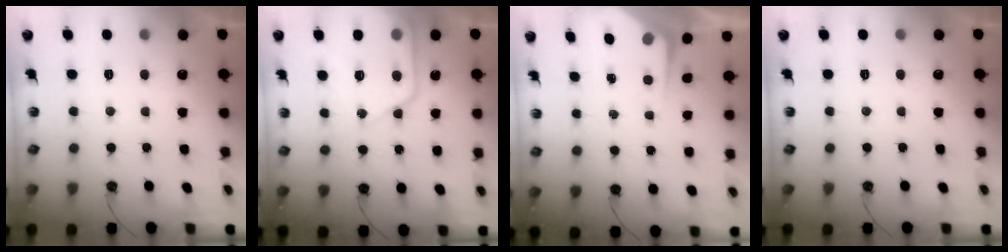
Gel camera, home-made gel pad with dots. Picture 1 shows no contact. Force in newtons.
{"total": 14.2, "press": 14.2, "slide": 1.6}
{"total": 4.6, "press": 4.6, "slide": 0.3}
{"total": 0.0}